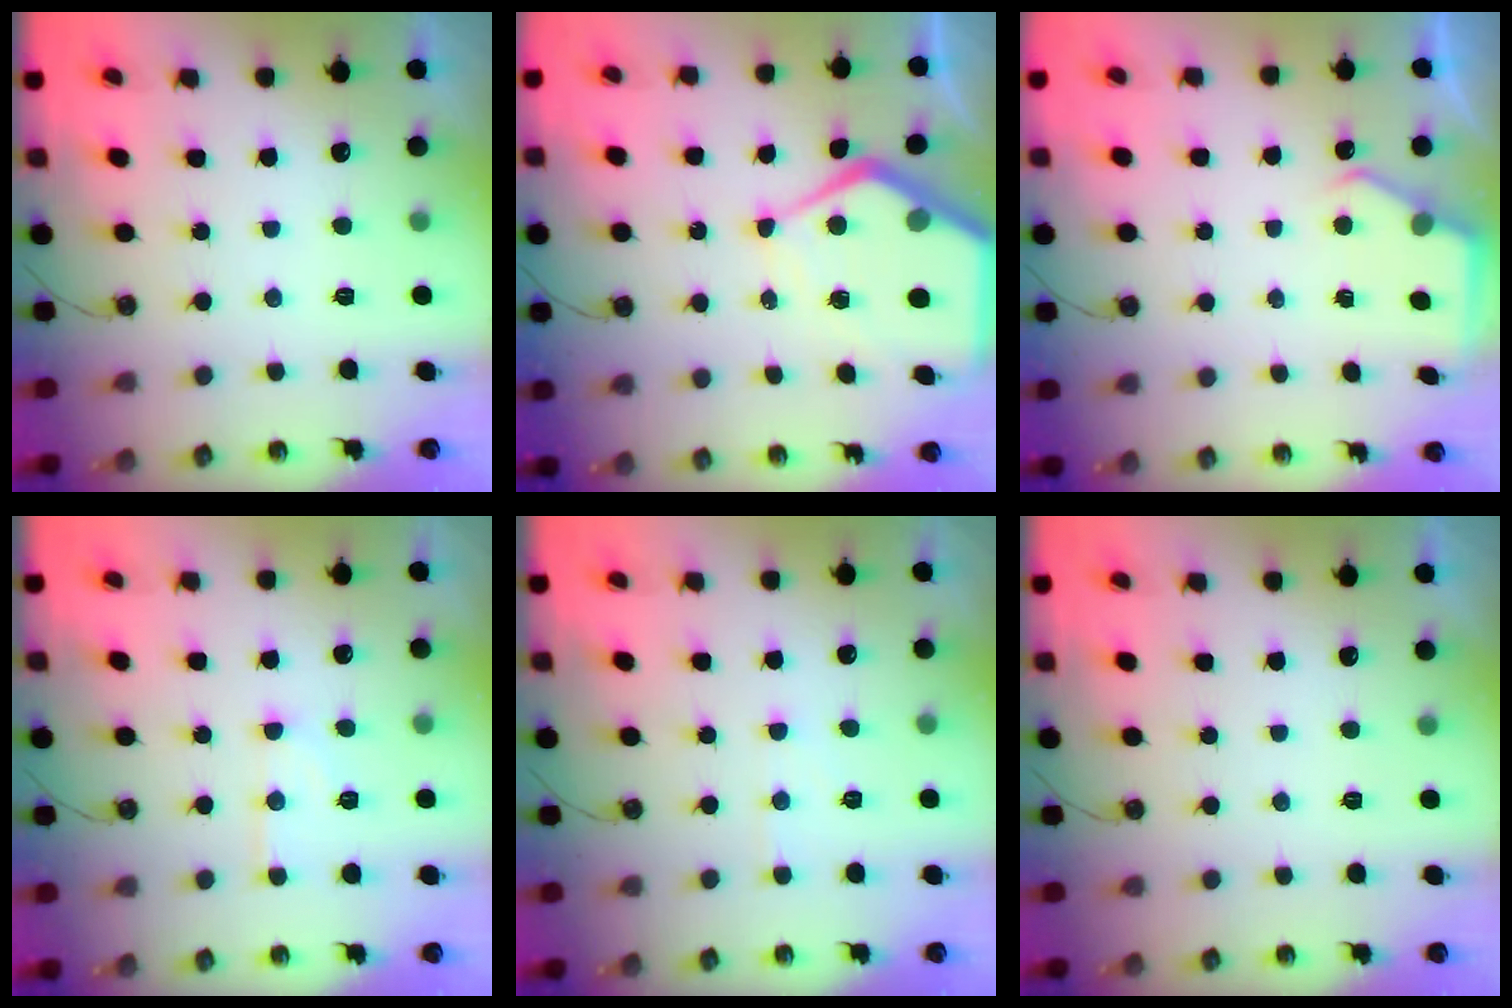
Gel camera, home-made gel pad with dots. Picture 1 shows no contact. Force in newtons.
{"total": 13.8, "press": 13.7, "slide": 1.3}
{"total": 2.8, "press": 2.8, "slide": 0.4}
{"total": 9.4, "press": 9.4, "slide": 0.8}
{"total": 3.9, "press": 3.9, "slide": 0.6}
{"total": 0.0}